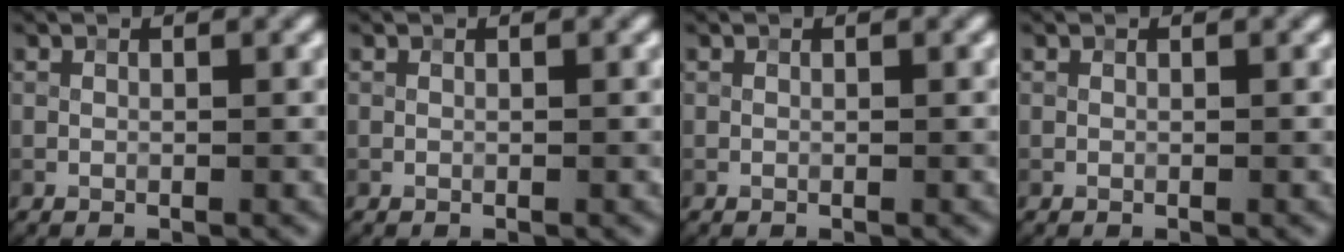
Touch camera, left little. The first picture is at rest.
{"total": 0.0}
{"total": 0.0}
{"total": 0.0}